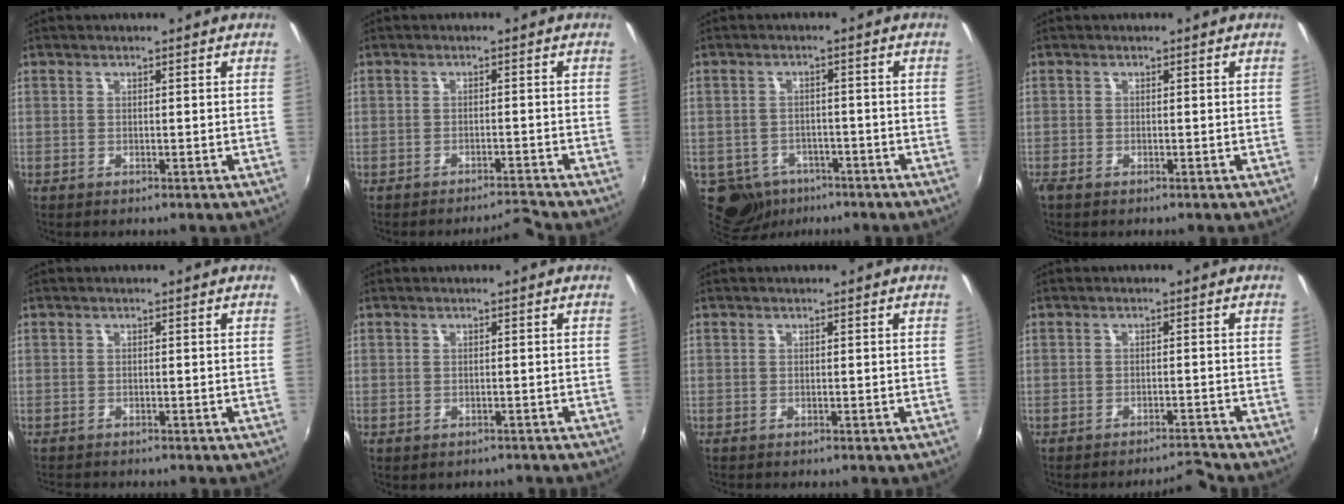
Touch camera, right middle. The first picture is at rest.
{"total": 3.0, "force": [-2.9, -0.6, 0.1], "torque": [-0.010, 0.001, -0.049]}
{"total": 10.3, "force": [-5.8, 7.7, 3.6], "torque": [-0.105, -0.005, -0.076]}
{"total": 0.9, "force": [-0.8, 0.4, 0.4], "torque": [-0.009, -0.005, -0.016]}
{"total": 1.8, "force": [-1.7, 0.2, 0.5], "torque": [-0.013, -0.011, -0.027]}
{"total": 1.7, "force": [-1.3, 0.9, 0.7], "torque": [-0.015, -0.006, -0.014]}
{"total": 0.0}
{"total": 3.0, "force": [-3.0, -0.3, 0.2], "torque": [-0.008, 0.000, -0.049]}